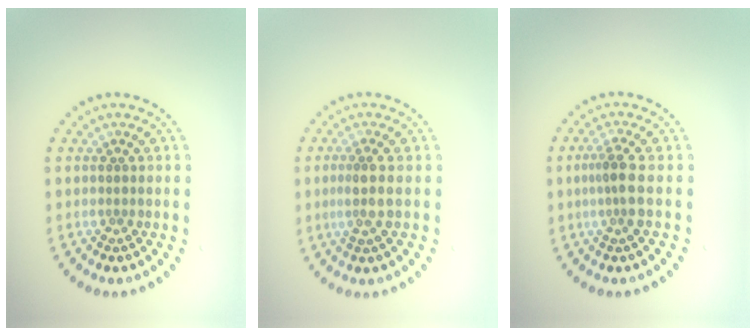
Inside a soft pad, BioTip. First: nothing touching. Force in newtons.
{"total": 2.2, "press": 1.8, "slide": 1.3}
{"total": 2.3, "press": 1.8, "slide": 1.5}